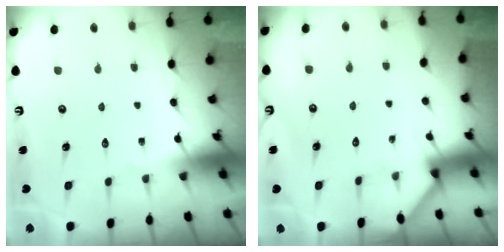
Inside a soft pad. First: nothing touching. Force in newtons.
{"total": 2.2, "press": 2.2, "slide": 0.3}